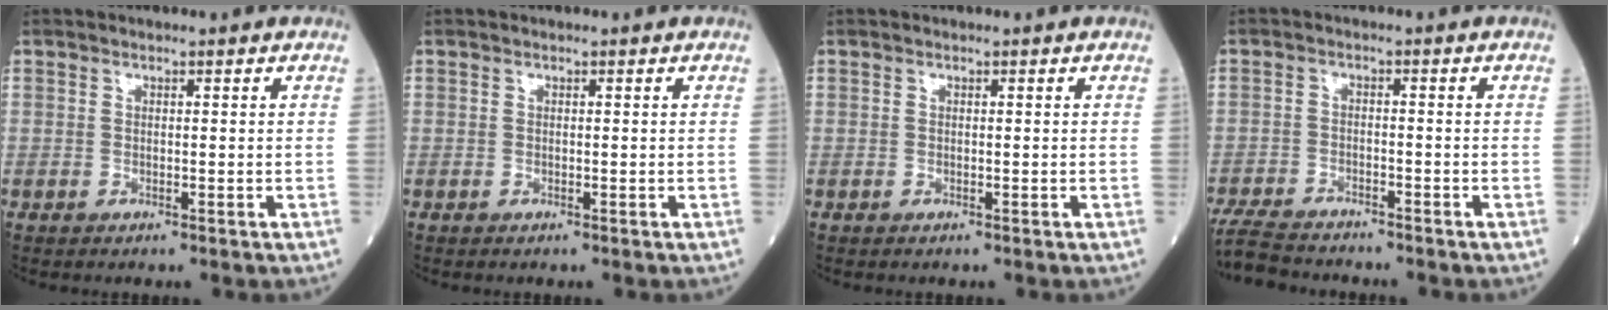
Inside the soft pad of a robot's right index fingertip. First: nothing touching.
{"total": 0.0}
{"total": 0.0}
{"total": 7.8, "force": [-7.3, 1.4, 2.3], "torque": [-0.039, -0.019, -0.126]}